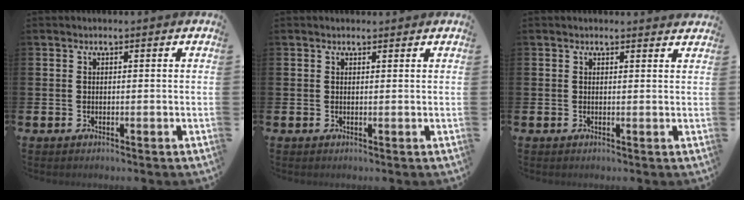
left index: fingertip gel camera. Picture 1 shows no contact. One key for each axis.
{"total": 0.6, "fx": 0.6, "fy": 0.2, "fz": 0.1, "tx": 0.006, "ty": -0.002, "tz": 0.009}
{"total": 0.9, "fx": 0.9, "fy": 0.1, "fz": 0.1, "tx": 0.006, "ty": -0.002, "tz": 0.014}